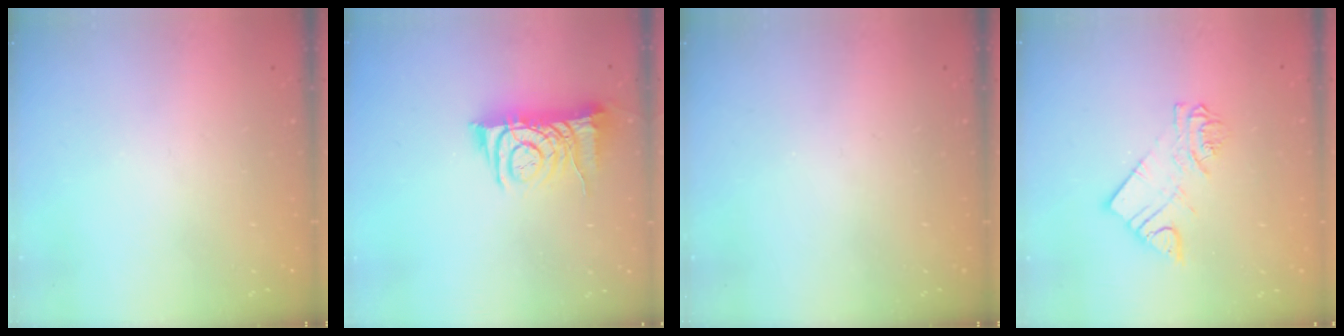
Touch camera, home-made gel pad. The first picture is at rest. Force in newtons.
{"total": 8.8, "press": 8.8, "slide": 0.6}
{"total": 0.0}
{"total": 8.0, "press": 8.0, "slide": 0.4}